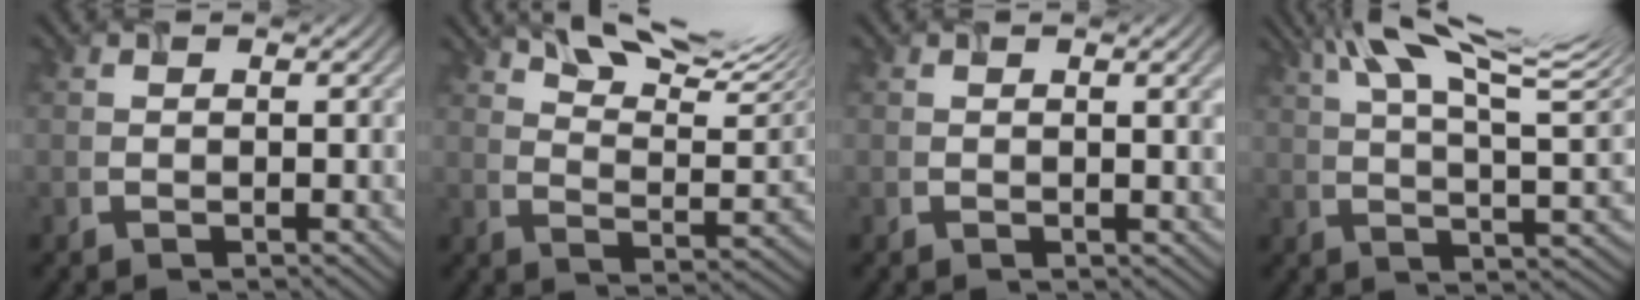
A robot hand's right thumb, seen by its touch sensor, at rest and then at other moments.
{"total": 13.1, "force": [9.6, 3.6, 8.1], "torque": [-0.139, 0.007, 0.143]}
{"total": 2.0, "force": [0.6, 0.4, 1.8], "torque": [-0.024, 0.001, 0.010]}
{"total": 15.8, "force": [9.1, 3.9, 12.3], "torque": [-0.208, 0.022, 0.135]}